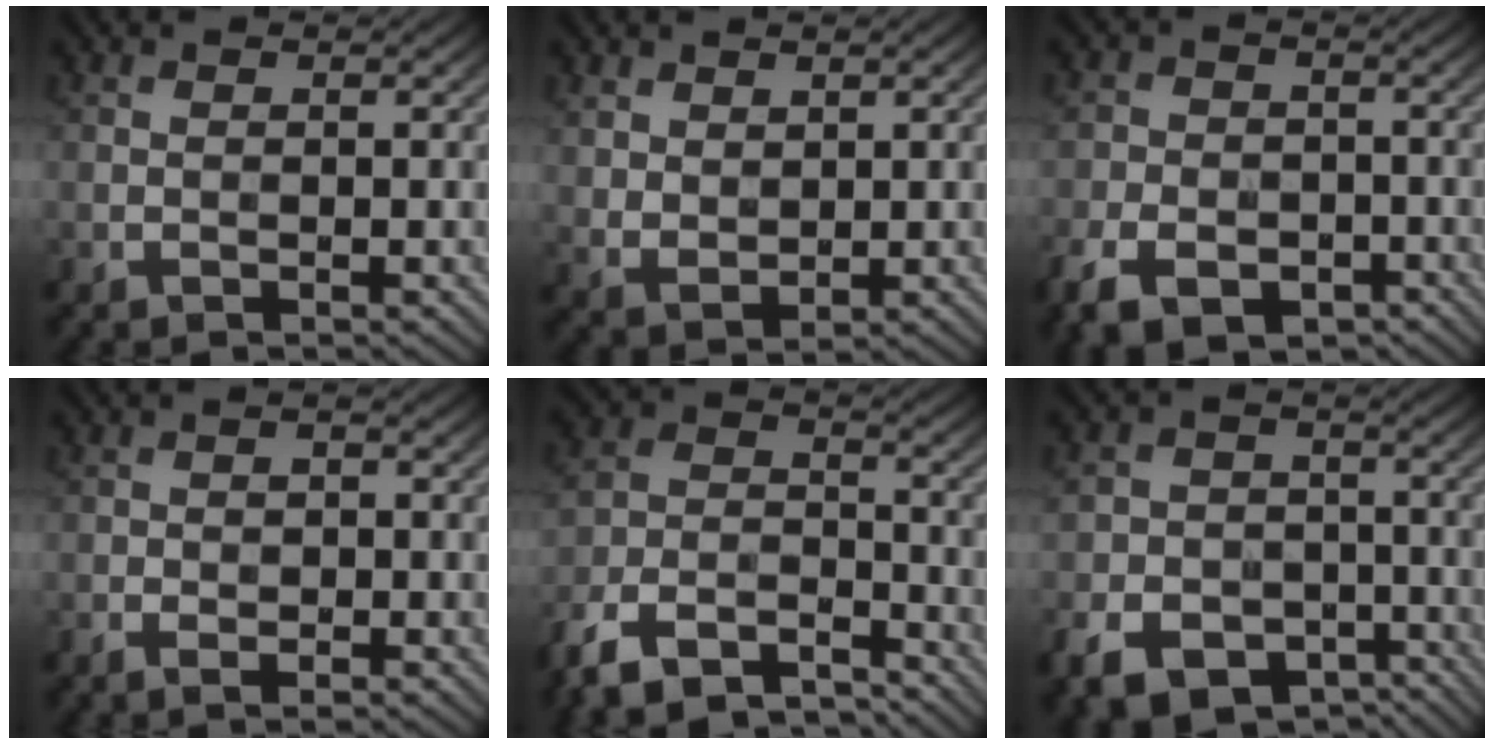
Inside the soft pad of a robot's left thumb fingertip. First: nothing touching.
{"total": 3.1, "force": [1.9, 1.9, 1.5], "torque": [-0.037, -0.007, 0.045]}
{"total": 8.7, "force": [-4.8, 5.8, 4.2], "torque": [-0.085, -0.024, -0.086]}
{"total": 2.5, "force": [-0.9, 1.2, 2.0], "torque": [-0.031, 0.002, -0.016]}
{"total": 11.2, "force": [-8.8, 4.9, 5.0], "torque": [-0.113, -0.014, -0.171]}
{"total": 10.2, "force": [-5.4, 7.6, 4.0], "torque": [-0.100, -0.031, -0.101]}